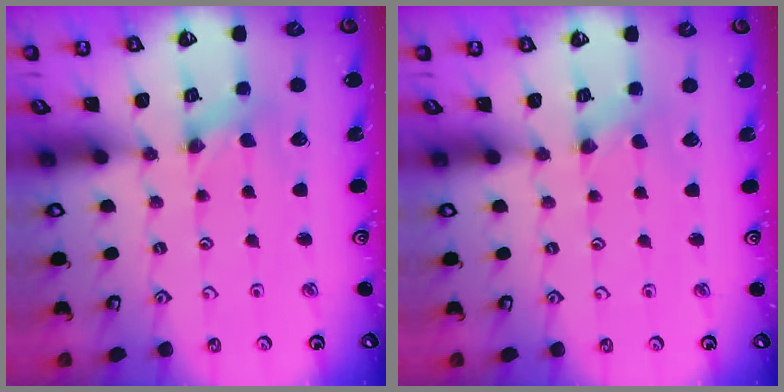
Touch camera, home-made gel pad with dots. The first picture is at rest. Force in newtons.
{"total": 0.0}